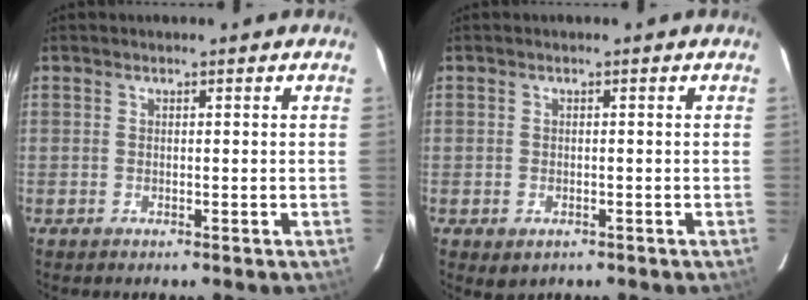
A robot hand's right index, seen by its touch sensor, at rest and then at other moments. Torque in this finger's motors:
{"motor_torque": [0.26, -0.36, 0.03, -0.01]}